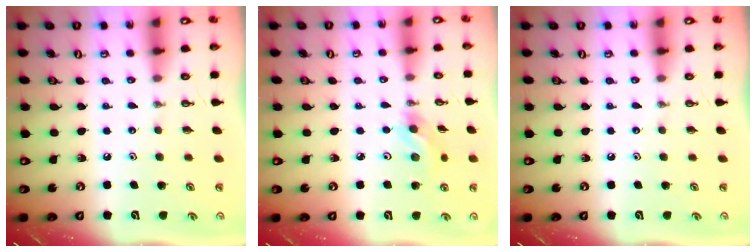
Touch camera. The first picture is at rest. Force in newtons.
{"total": 6.5, "press": 6.2, "slide": 2.0}
{"total": 0.0}